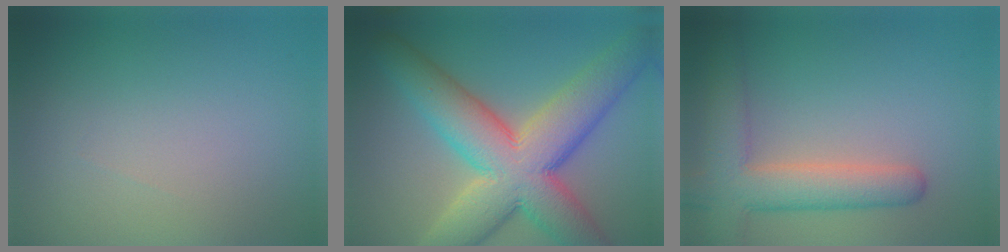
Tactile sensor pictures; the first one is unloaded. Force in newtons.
{"total": 12.1, "press": 12.1, "slide": 0.8}
{"total": 6.2, "press": 6.1, "slide": 0.4}